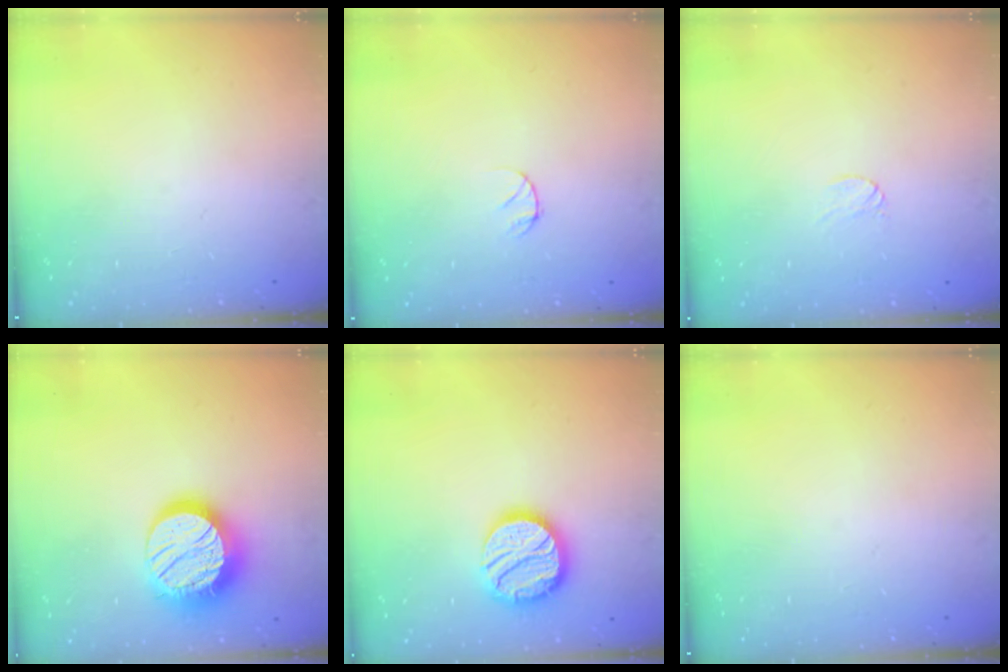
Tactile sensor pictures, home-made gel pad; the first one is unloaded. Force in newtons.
{"total": 3.9, "press": 3.9, "slide": 0.4}
{"total": 3.1, "press": 3.1, "slide": 0.3}
{"total": 18.1, "press": 18.1, "slide": 1.0}
{"total": 17.1, "press": 17.0, "slide": 1.5}
{"total": 0.0}